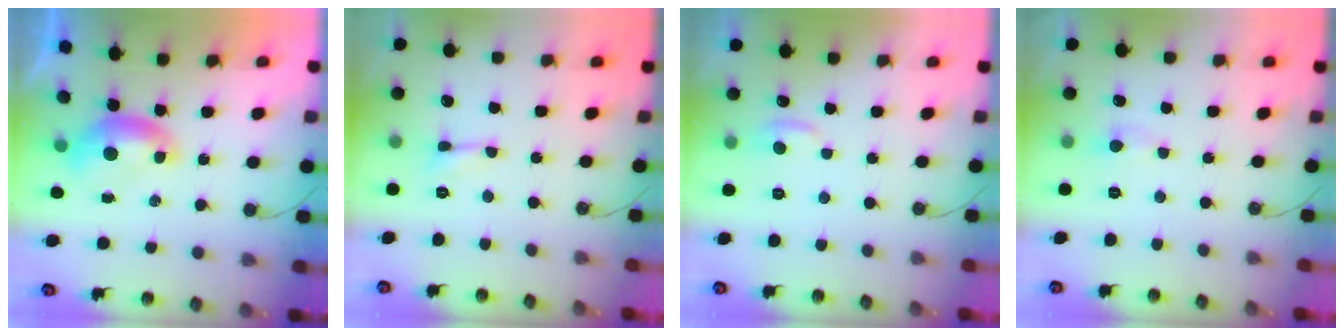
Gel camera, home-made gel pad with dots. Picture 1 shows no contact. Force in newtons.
{"total": 2.4, "press": 2.3, "slide": 0.6}
{"total": 0.9, "press": 0.6, "slide": 0.7}
{"total": 0.0}